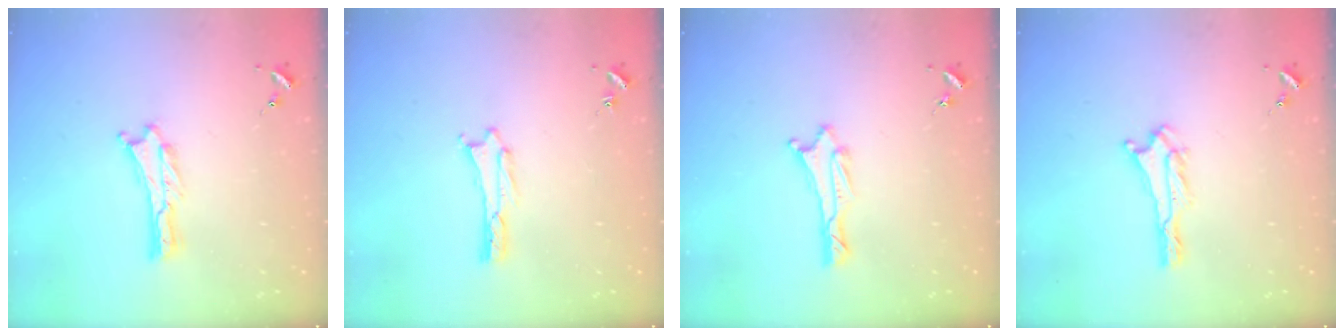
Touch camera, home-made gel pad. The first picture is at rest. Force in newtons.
{"total": 1.1, "press": 1.1, "slide": 0.1}
{"total": 1.1, "press": 1.1, "slide": 0.1}
{"total": 0.6, "press": 0.6, "slide": 0.1}